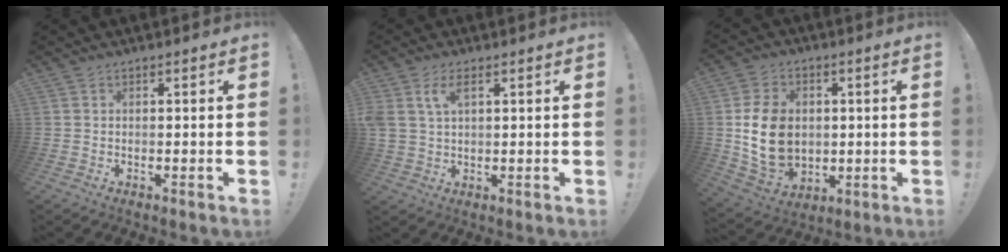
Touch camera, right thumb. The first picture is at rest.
{"total": 5.8, "force": [2.5, 3.1, 4.2], "torque": [-0.089, -0.003, 0.044]}
{"total": 17.5, "force": [0.5, 14.0, 10.4], "torque": [-0.184, 0.001, 0.020]}